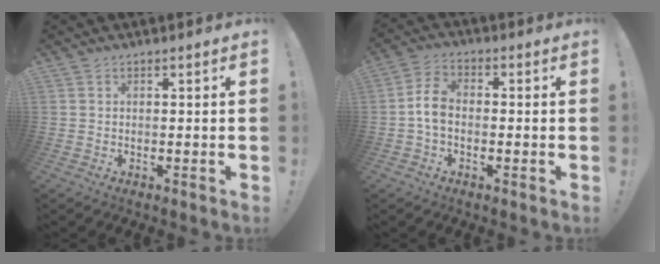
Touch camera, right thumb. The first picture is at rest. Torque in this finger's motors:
{"motor_torque": [0.26, 0.08, 0.04, 0.43, 0.01]}